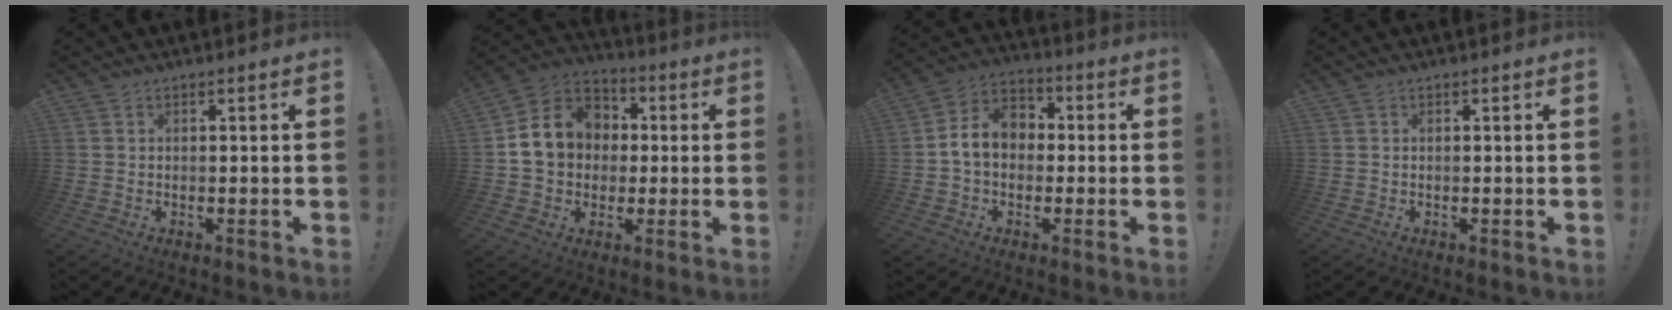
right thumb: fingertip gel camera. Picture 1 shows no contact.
{"total": 14.4, "force": [1.8, 12.2, 7.4], "torque": [-0.106, 0.005, 0.043]}
{"total": 10.9, "force": [0.6, 8.3, 7.0], "torque": [-0.114, 0.015, 0.020]}
{"total": 0.0}